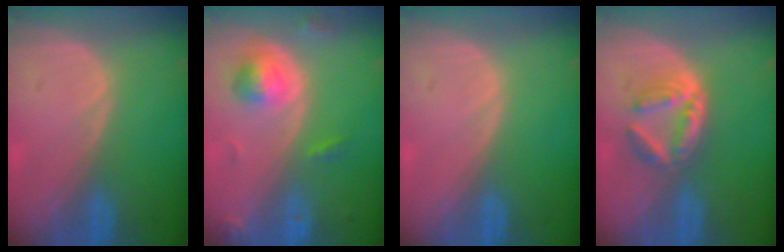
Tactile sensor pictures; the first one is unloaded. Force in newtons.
{"total": 5.4, "press": 5.0, "slide": 2.0}
{"total": 0.0}
{"total": 6.1, "press": 5.4, "slide": 2.8}